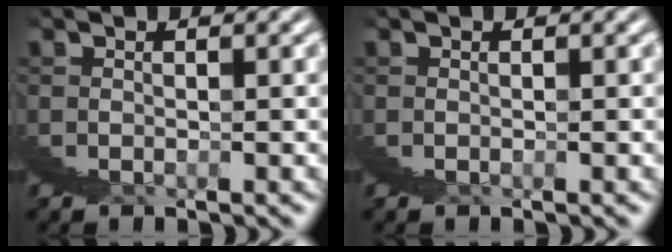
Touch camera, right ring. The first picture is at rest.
{"total": 0.0}